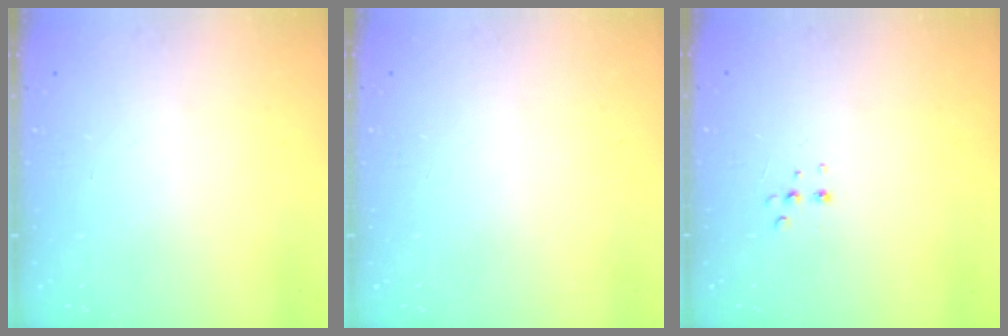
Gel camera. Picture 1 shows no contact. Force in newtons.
{"total": 0.0}
{"total": 3.4, "press": 3.3, "slide": 0.8}